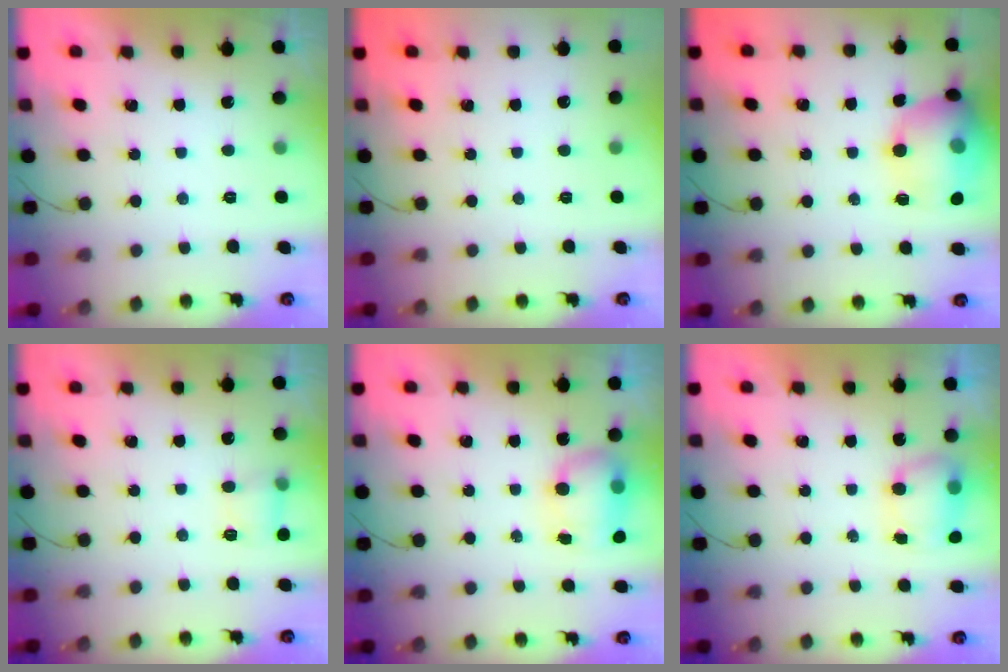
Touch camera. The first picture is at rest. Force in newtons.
{"total": 0.0}
{"total": 15.7, "press": 15.5, "slide": 2.6}
{"total": 4.5, "press": 4.4, "slide": 1.2}
{"total": 7.5, "press": 7.5, "slide": 0.8}
{"total": 7.2, "press": 7.1, "slide": 0.8}